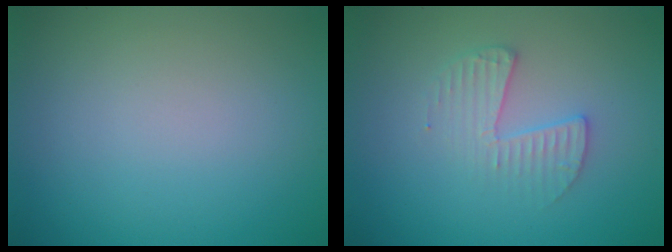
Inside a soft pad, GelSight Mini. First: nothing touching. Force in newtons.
{"total": 2.3, "press": 2.3, "slide": 0.3}